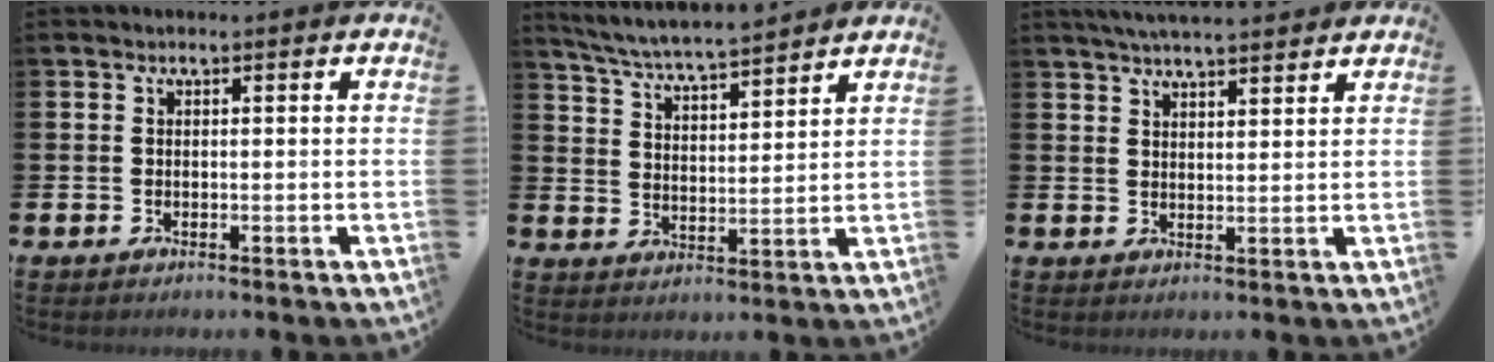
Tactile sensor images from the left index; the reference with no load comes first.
{"total": 6.0, "force": [5.9, -0.1, 1.3], "torque": [-0.047, -0.040, 0.102]}
{"total": 4.6, "force": [4.4, 0.3, 1.1], "torque": [-0.026, -0.015, 0.080]}